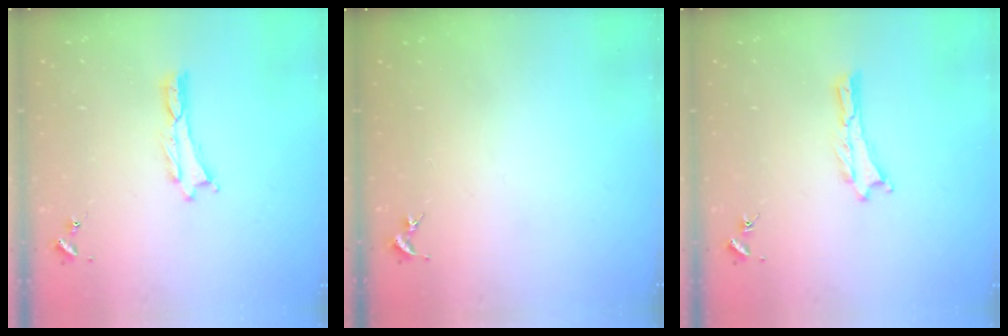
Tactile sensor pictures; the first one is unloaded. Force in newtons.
{"total": 0.0}
{"total": 0.0}